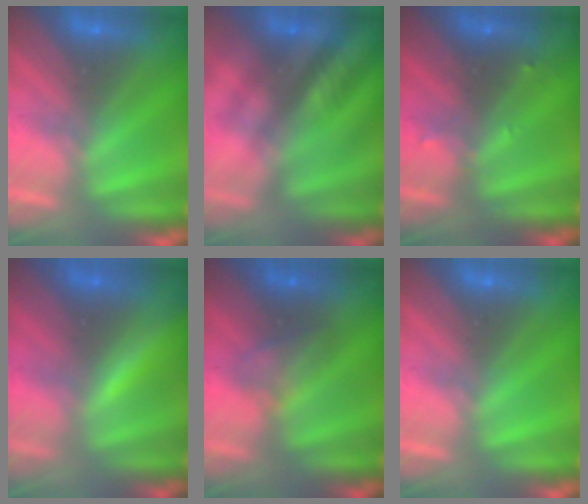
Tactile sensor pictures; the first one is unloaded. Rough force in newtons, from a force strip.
{"total": 2.4}
{"total": 2.5}
{"total": 1.9}
{"total": 2.3}
{"total": 0.0}